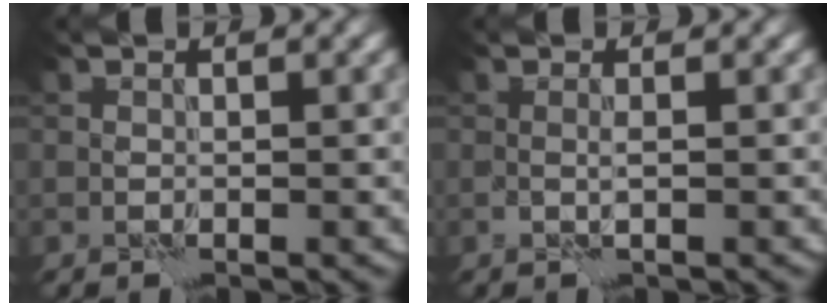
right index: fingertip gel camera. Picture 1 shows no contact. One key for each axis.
{"total": 0.7, "fx": 0.1, "fy": 0.0, "fz": 0.7, "tx": -0.016, "ty": 0.001, "tz": 0.000}